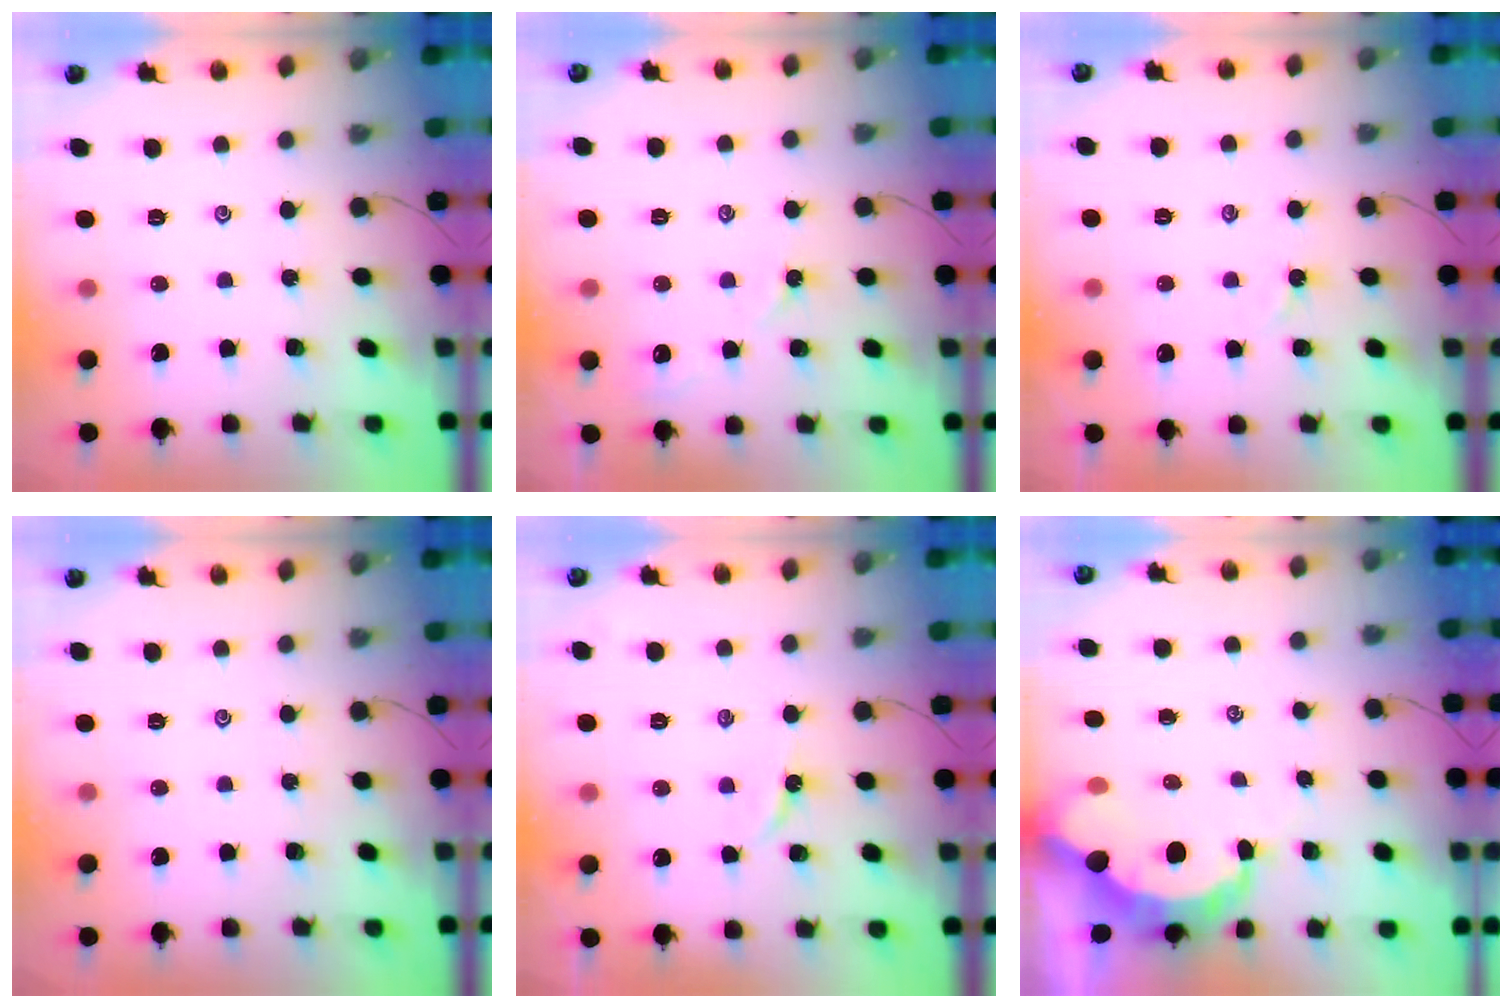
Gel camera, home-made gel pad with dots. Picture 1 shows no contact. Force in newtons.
{"total": 2.4, "press": 2.4, "slide": 0.6}
{"total": 2.1, "press": 2.1, "slide": 0.2}
{"total": 0.0}
{"total": 3.1, "press": 3.1, "slide": 0.5}
{"total": 8.9, "press": 8.9, "slide": 0.9}